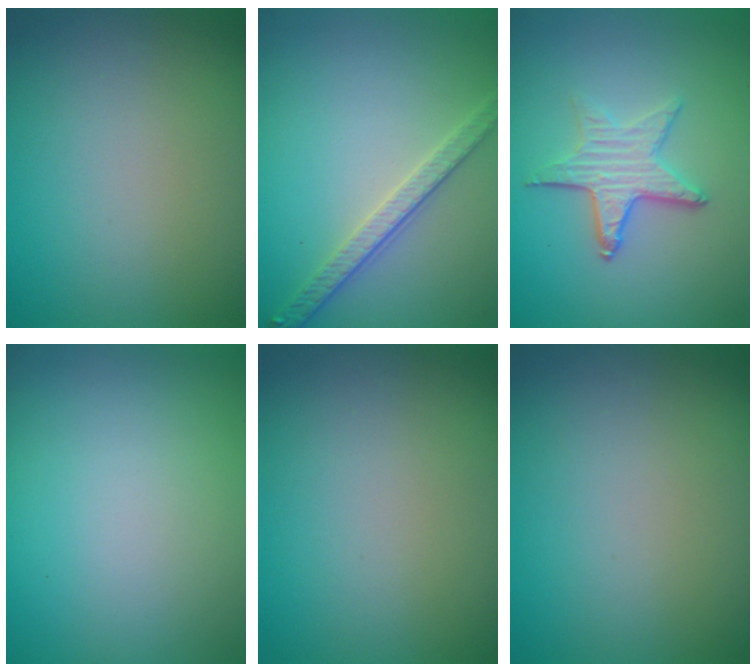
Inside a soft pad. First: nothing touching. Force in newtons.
{"total": 2.7, "press": 2.6, "slide": 0.9}
{"total": 3.6, "press": 2.8, "slide": 2.2}
{"total": 0.0}
{"total": 0.0}
{"total": 0.0}